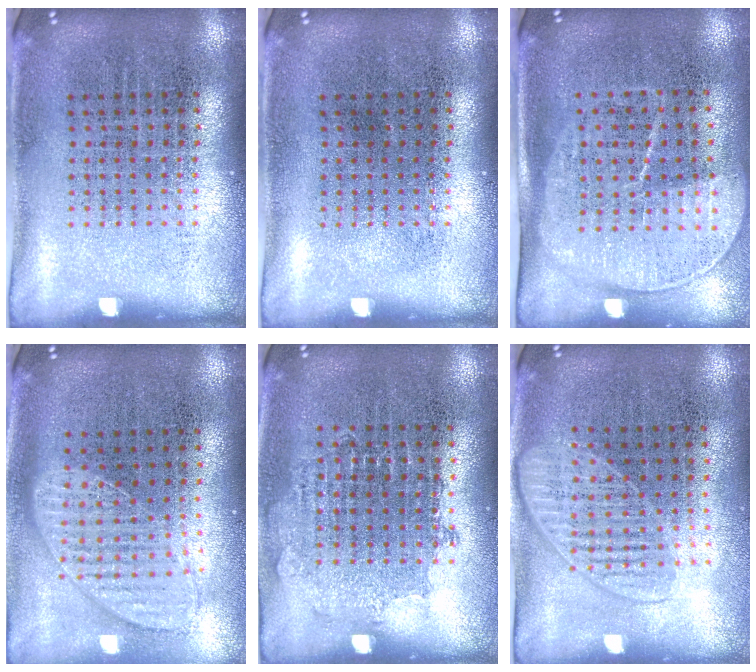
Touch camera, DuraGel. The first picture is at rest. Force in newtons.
{"total": 0.0}
{"total": 1.6, "press": 1.3, "slide": 0.9}
{"total": 1.1, "press": 1.1, "slide": 0.2}
{"total": 0.8, "press": 0.8, "slide": 0.3}
{"total": 1.4, "press": 1.3, "slide": 0.7}